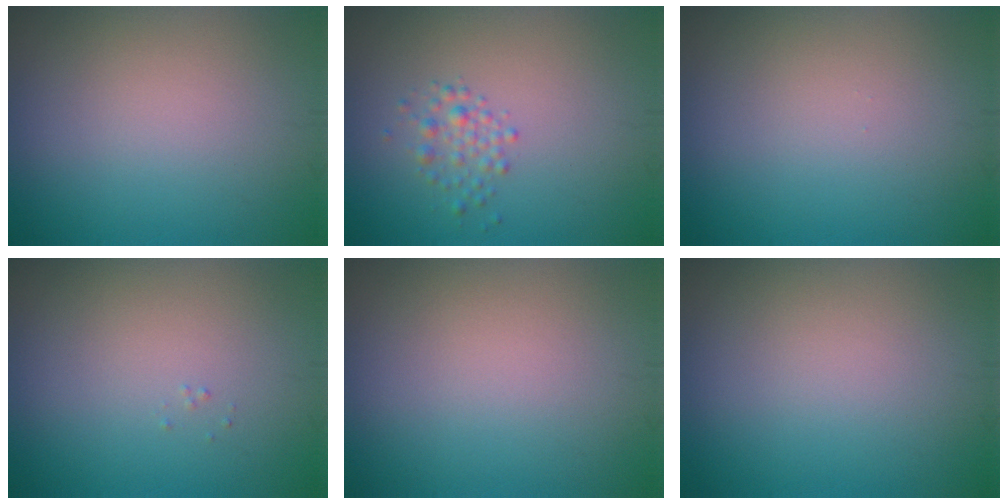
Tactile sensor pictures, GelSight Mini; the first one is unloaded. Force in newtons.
{"total": 1.7, "press": 1.7, "slide": 0.0}
{"total": 0.0}
{"total": 0.0}
{"total": 0.0}
{"total": 0.0}